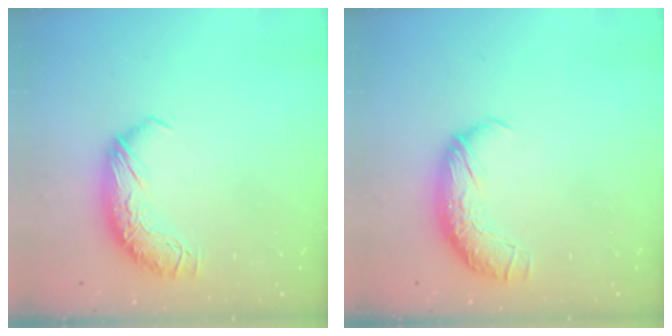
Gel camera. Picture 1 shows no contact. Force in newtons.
{"total": 2.3, "press": 1.0, "slide": 2.1}